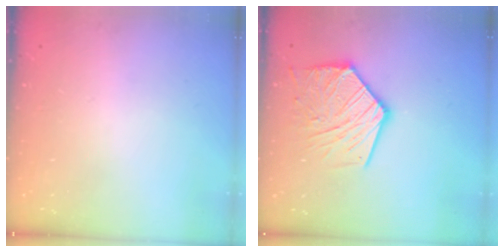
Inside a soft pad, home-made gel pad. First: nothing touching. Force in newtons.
{"total": 17.4, "press": 17.4, "slide": 1.7}